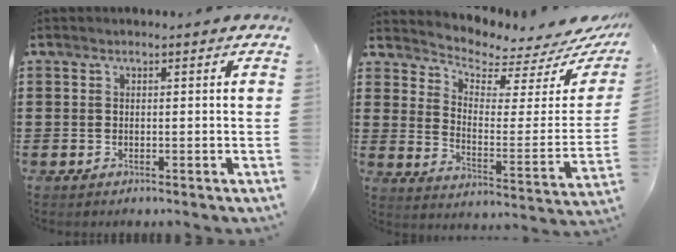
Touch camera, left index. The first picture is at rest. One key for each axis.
{"total": 3.6, "fx": 3.3, "fy": 1.2, "fz": 0.7, "tx": -0.041, "ty": -0.037, "tz": 0.049}